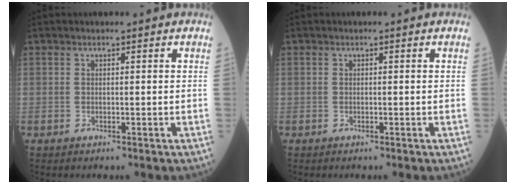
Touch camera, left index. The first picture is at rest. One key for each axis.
{"total": 0.0}